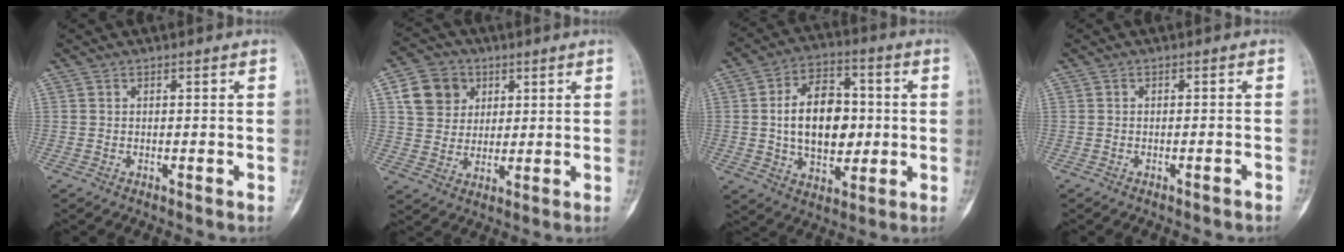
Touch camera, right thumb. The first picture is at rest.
{"total": 9.2, "force": [3.3, 7.9, 3.5], "torque": [-0.036, -0.003, 0.060]}
{"total": 15.9, "force": [0.4, 10.3, 12.1], "torque": [-0.165, 0.016, 0.010]}
{"total": 1.3, "force": [-1.0, -0.1, 0.8], "torque": [-0.022, 0.007, -0.008]}